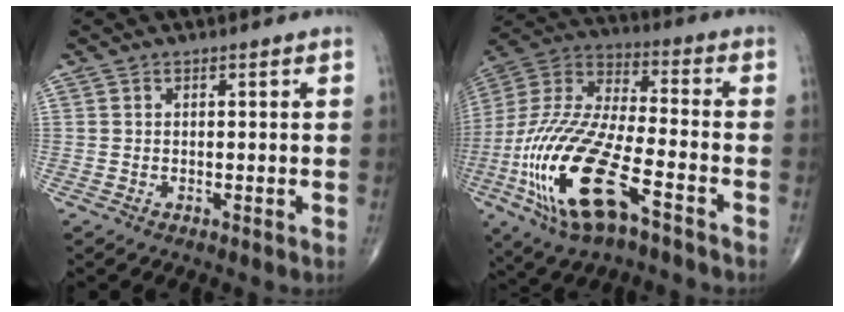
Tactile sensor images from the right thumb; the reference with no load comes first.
{"total": 24.7, "force": [-10.2, 9.1, 20.6], "torque": [-0.499, 0.012, -0.187]}